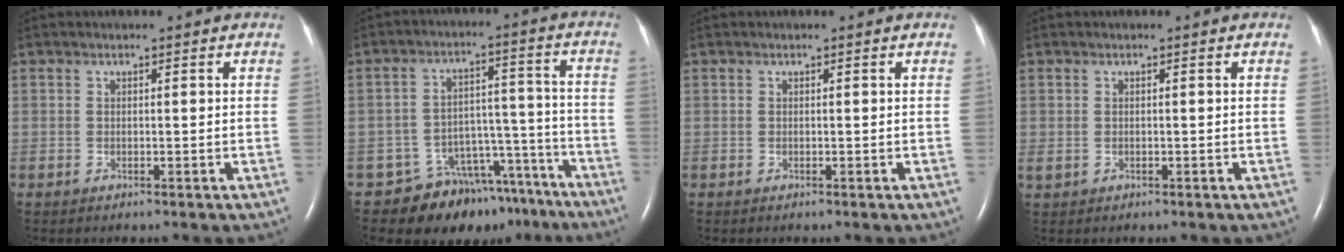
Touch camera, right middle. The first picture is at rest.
{"total": 13.1, "force": [-10.8, 7.1, 2.6], "torque": [-0.007, 0.064, -0.146]}
{"total": 0.0}
{"total": 1.0, "force": [0.0, 0.8, 0.6], "torque": [-0.018, -0.001, 0.005]}